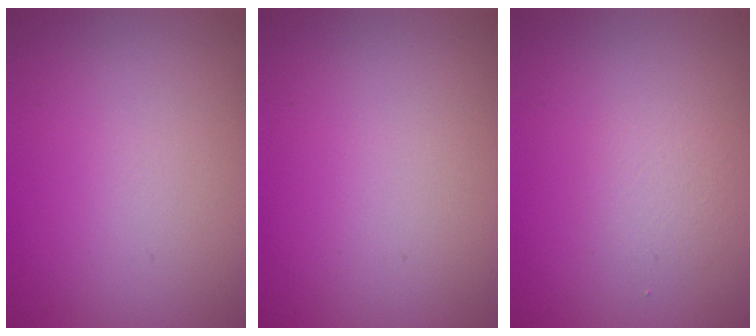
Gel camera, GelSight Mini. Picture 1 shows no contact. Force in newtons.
{"total": 0.0}
{"total": 1.3, "press": 1.3, "slide": 0.1}